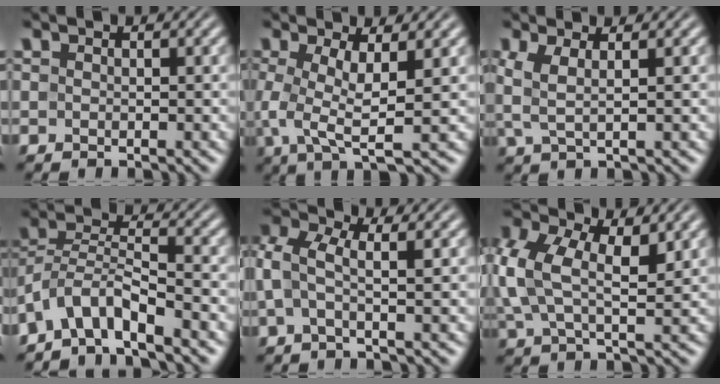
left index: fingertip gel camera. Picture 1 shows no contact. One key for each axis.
{"total": 5.2, "fx": 0.1, "fy": 1.4, "fz": 5.0, "tx": -0.105, "ty": -0.005, "tz": 0.002}
{"total": 2.6, "fx": 0.7, "fy": 0.6, "fz": 2.5, "tx": -0.055, "ty": 0.002, "tz": 0.015}
{"total": 5.6, "fx": -4.4, "fy": 1.3, "fz": 3.1, "tx": -0.055, "ty": 0.008, "tz": -0.090}
{"total": 3.8, "fx": 0.8, "fy": 1.5, "fz": 3.4, "tx": -0.083, "ty": 0.006, "tz": 0.007}
{"total": 7.5, "fx": 1.5, "fy": 4.0, "fz": 6.1, "tx": -0.154, "ty": 0.007, "tz": 0.024}